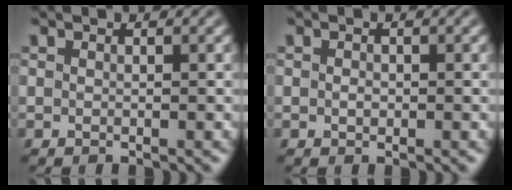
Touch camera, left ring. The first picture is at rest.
{"total": 0.7, "force": [-0.1, 0.5, 0.5], "torque": [-0.009, -0.002, -0.001]}